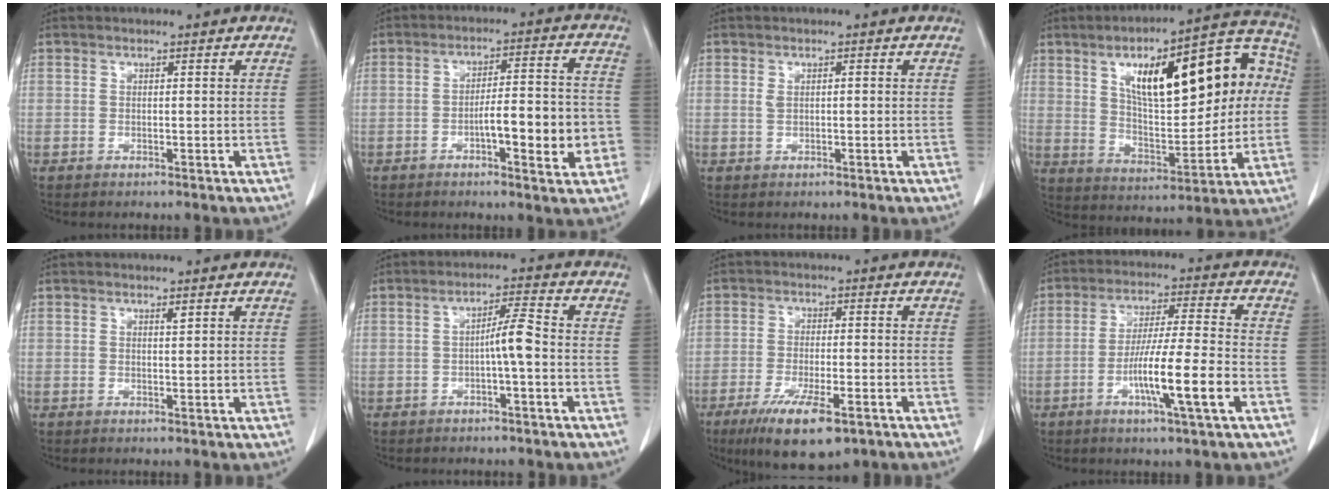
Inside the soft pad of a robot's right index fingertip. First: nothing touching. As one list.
[{"total": 10.1, "force": [-3.0, 2.0, 9.4], "torque": [-0.137, 0.018, -0.041]}, {"total": 1.1, "force": [0.2, 0.5, 1.0], "torque": [-0.018, 0.010, 0.008]}, {"total": 22.9, "force": [5.4, 7.9, 20.8], "torque": [-0.304, 0.046, 0.086]}, {"total": 0.7, "force": [0.4, 0.1, 0.5], "torque": [-0.011, -0.003, 0.007]}, {"total": 4.1, "force": [-0.9, 0.0, 4.0], "torque": [-0.061, 0.012, -0.013]}, {"total": 10.9, "force": [-6.7, 2.6, 8.3], "torque": [-0.142, -0.022, -0.103]}, {"total": 11.0, "force": [-3.9, -0.3, 10.3], "torque": [-0.182, -0.005, -0.071]}]